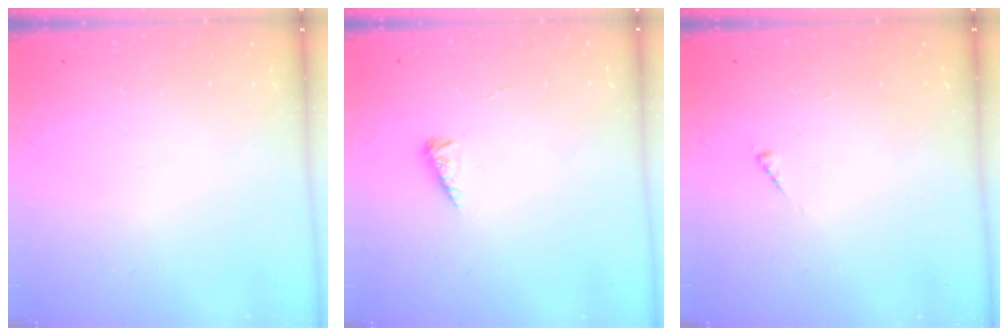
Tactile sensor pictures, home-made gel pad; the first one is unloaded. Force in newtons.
{"total": 4.1, "press": 4.1, "slide": 0.6}
{"total": 2.0, "press": 2.0, "slide": 0.3}